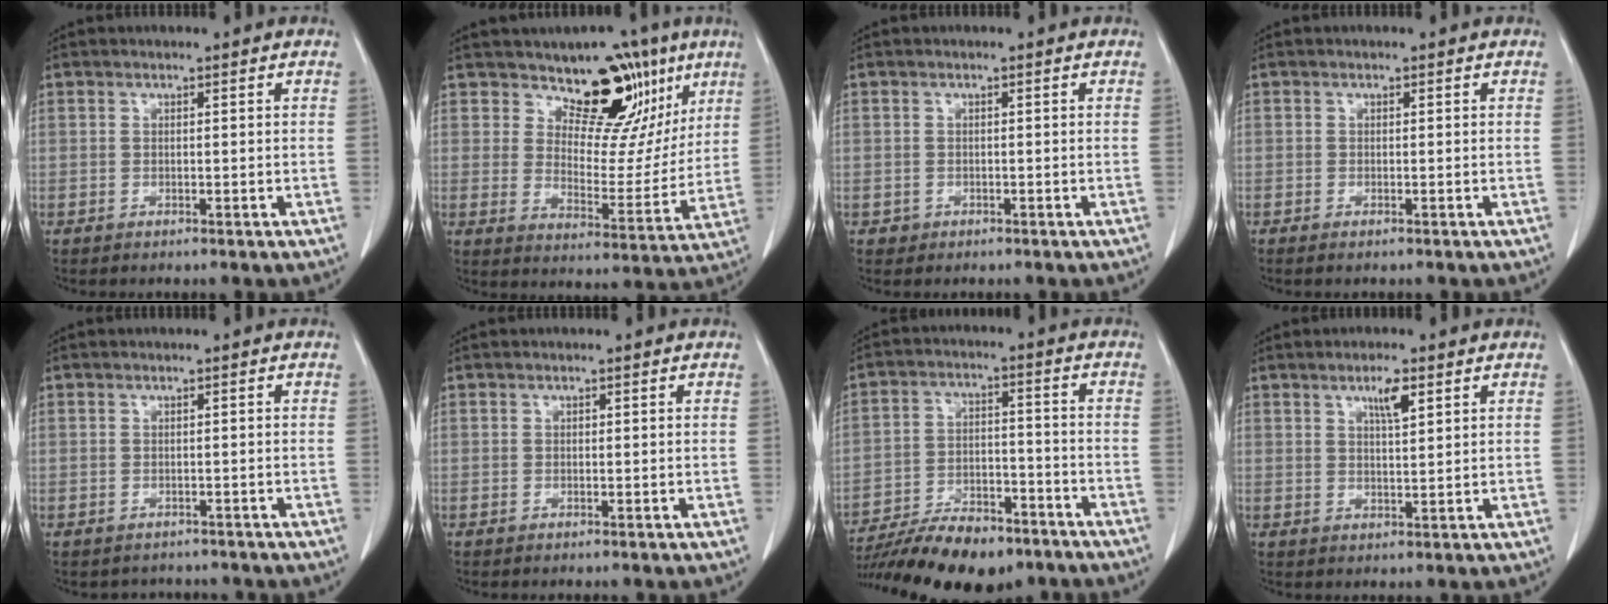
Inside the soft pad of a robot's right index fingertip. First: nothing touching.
{"total": 12.4, "force": [8.5, 6.6, 6.1], "torque": [-0.064, -0.008, 0.121]}
{"total": 1.0, "force": [-0.4, 0.9, 0.0], "torque": [-0.004, 0.005, -0.004]}
{"total": 0.7, "force": [-0.5, 0.0, 0.5], "torque": [-0.012, -0.001, -0.007]}
{"total": 2.4, "force": [-1.9, 1.3, -0.3], "torque": [-0.003, 0.005, -0.028]}
{"total": 0.0}
{"total": 15.8, "force": [-12.8, 5.2, 7.7], "torque": [-0.132, 0.004, -0.205]}
{"total": 3.5, "force": [2.0, 0.6, 2.9], "torque": [-0.051, -0.001, 0.035]}